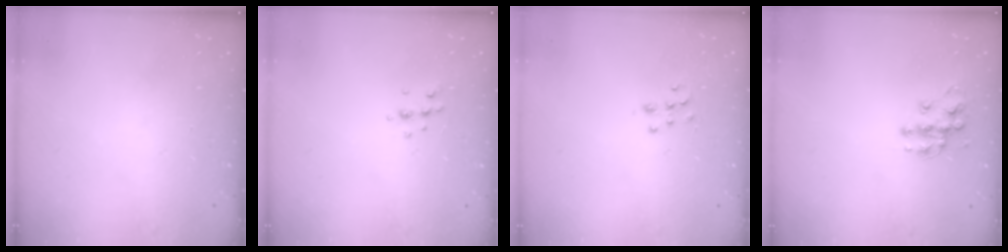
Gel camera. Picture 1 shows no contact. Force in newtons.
{"total": 4.9, "press": 4.8, "slide": 1.1}
{"total": 7.2, "press": 7.2, "slide": 0.5}
{"total": 10.8, "press": 10.8, "slide": 0.6}